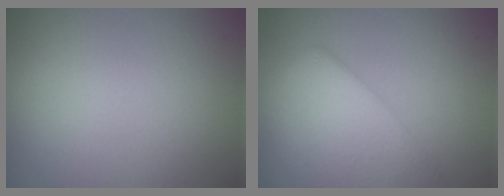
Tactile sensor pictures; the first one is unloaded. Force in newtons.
{"total": 6.4, "press": 6.4, "slide": 0.4}